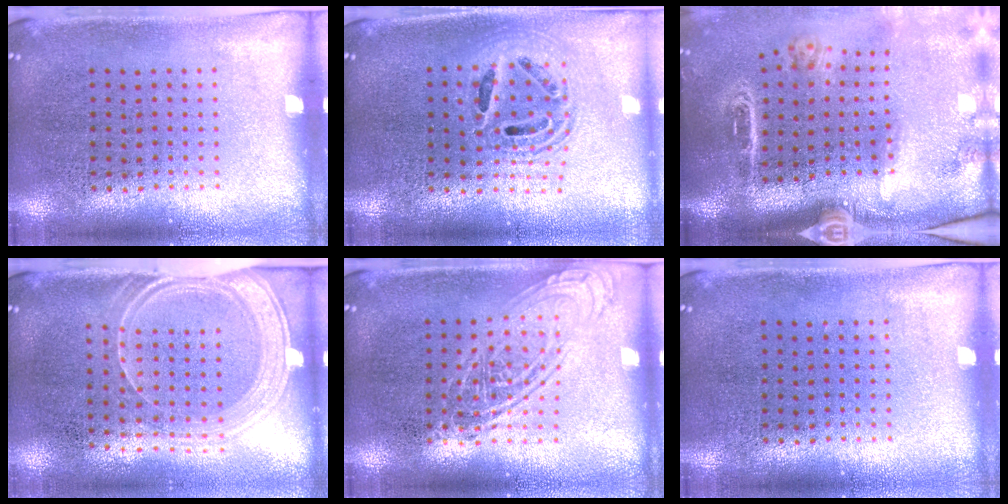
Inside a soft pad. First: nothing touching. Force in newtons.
{"total": 1.7, "press": 1.5, "slide": 1.0}
{"total": 3.1, "press": 2.1, "slide": 2.3}
{"total": 1.8, "press": 1.5, "slide": 0.9}
{"total": 2.6, "press": 2.6, "slide": 0.3}
{"total": 0.0}